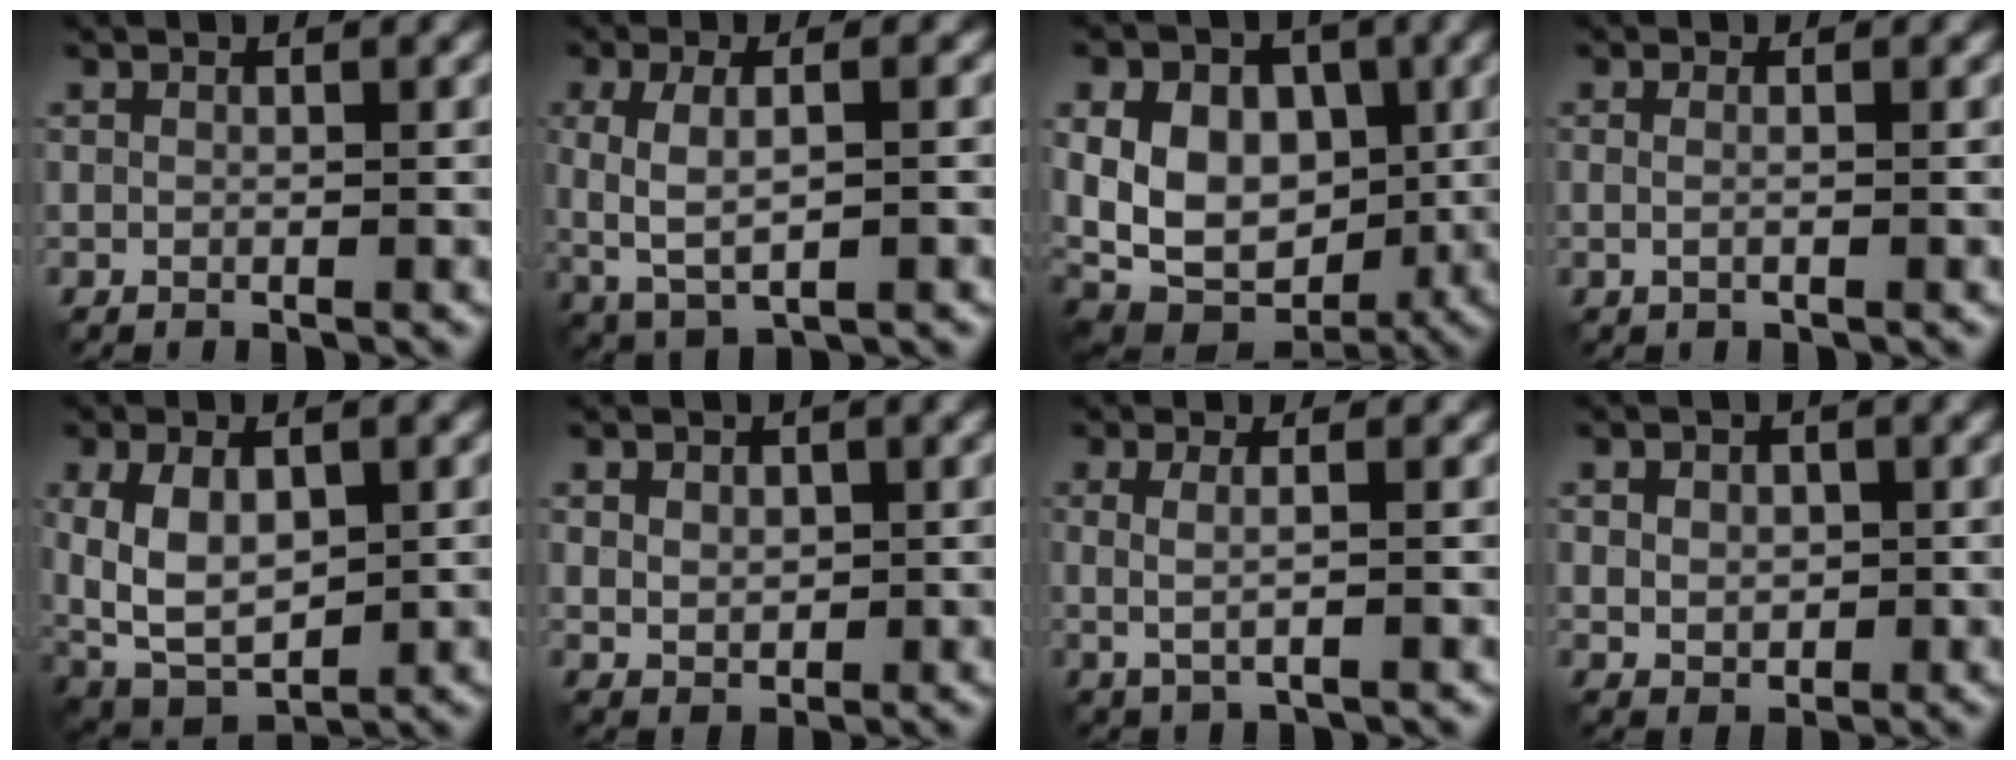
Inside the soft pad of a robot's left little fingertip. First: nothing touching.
{"total": 4.6, "force": [-0.3, 1.8, 4.2], "torque": [-0.093, -0.001, -0.001]}
{"total": 12.1, "force": [1.1, 9.2, 7.9], "torque": [-0.145, 0.017, 0.016]}
{"total": 1.1, "force": [0.1, 0.4, 1.0], "torque": [-0.014, -0.008, -0.004]}
{"total": 7.8, "force": [0.5, 4.6, 6.3], "torque": [-0.132, -0.001, 0.012]}
{"total": 2.2, "force": [0.5, 1.8, 1.3], "torque": [-0.024, 0.001, 0.009]}
{"total": 2.2, "force": [0.2, 0.7, 2.0], "torque": [-0.041, 0.000, 0.001]}
{"total": 2.9, "force": [0.3, 2.3, 1.7], "torque": [-0.027, 0.005, 0.001]}